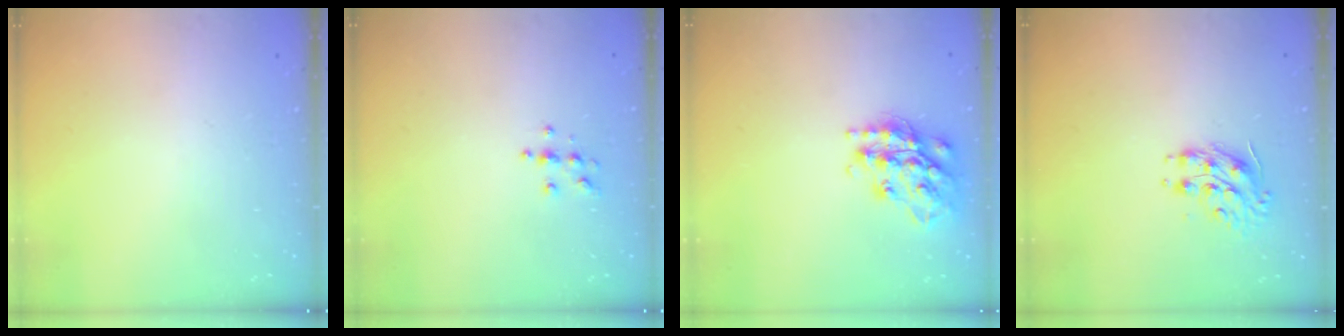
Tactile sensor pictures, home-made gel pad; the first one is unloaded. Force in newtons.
{"total": 3.9, "press": 3.9, "slide": 0.6}
{"total": 17.8, "press": 17.8, "slide": 1.3}
{"total": 8.7, "press": 8.7, "slide": 0.5}